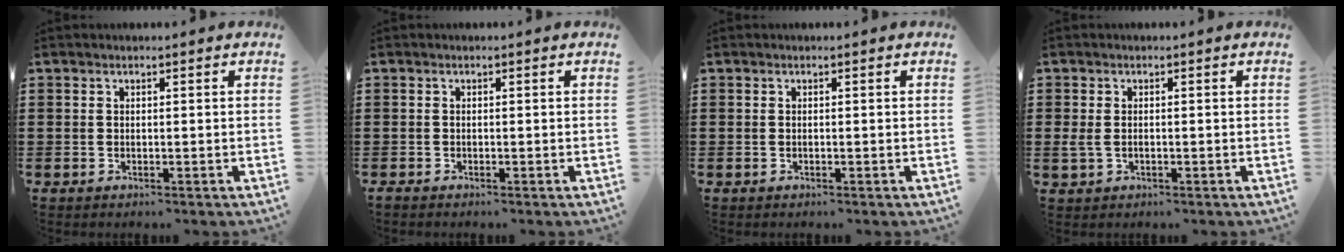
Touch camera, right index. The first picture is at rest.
{"total": 0.5, "force": [-0.5, 0.0, -0.2], "torque": [0.004, 0.001, -0.012]}
{"total": 0.0}
{"total": 1.5, "force": [-0.1, 1.1, 1.1], "torque": [-0.031, 0.000, -0.005]}